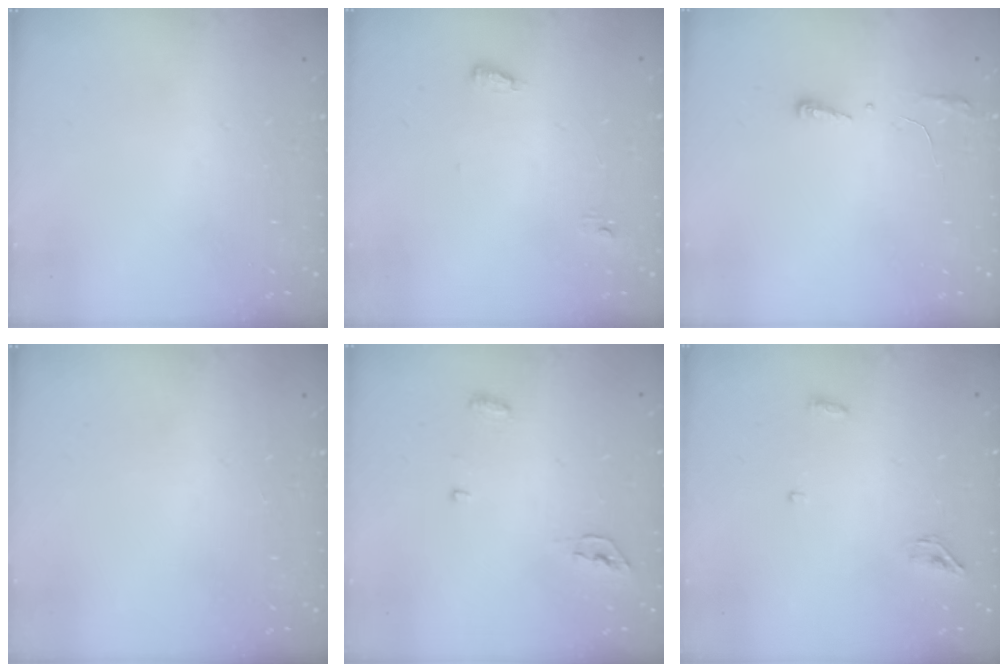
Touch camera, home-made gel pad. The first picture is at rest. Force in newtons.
{"total": 3.7, "press": 3.5, "slide": 1.2}
{"total": 3.8, "press": 3.6, "slide": 1.2}
{"total": 0.0}
{"total": 4.4, "press": 4.3, "slide": 0.8}
{"total": 3.7, "press": 3.6, "slide": 0.9}